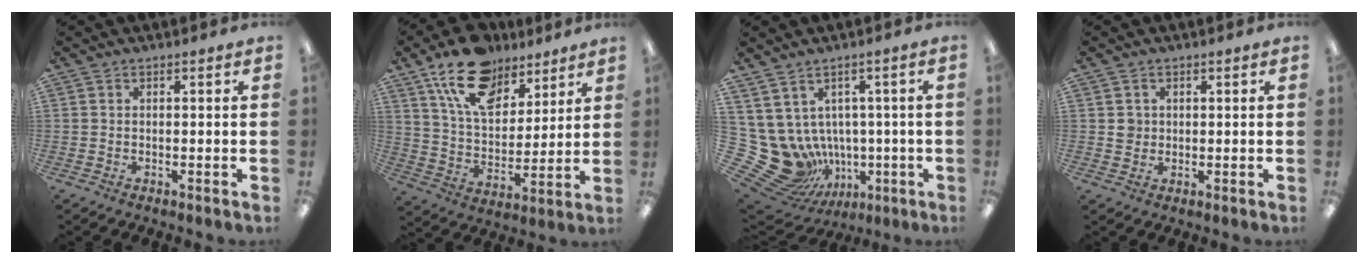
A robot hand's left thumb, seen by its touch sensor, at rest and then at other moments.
{"total": 17.2, "force": [11.8, 9.3, 8.4], "torque": [-0.153, -0.052, 0.216]}
{"total": 12.3, "force": [-0.7, 11.2, 5.1], "torque": [-0.153, -0.024, 0.015]}
{"total": 2.4, "force": [0.6, 2.3, 0.5], "torque": [0.003, -0.002, 0.006]}